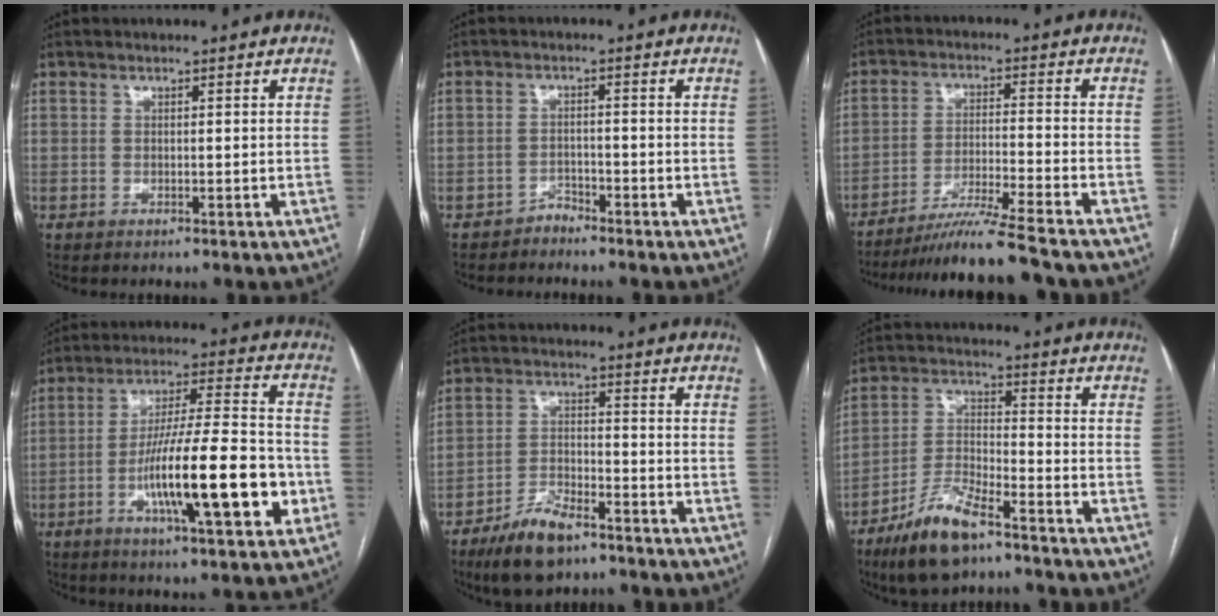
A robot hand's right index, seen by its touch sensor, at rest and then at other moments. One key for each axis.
{"total": 1.8, "fx": -1.8, "fy": 0.5, "fz": -0.1, "tx": 0.010, "ty": 0.001, "tz": -0.030}
{"total": 11.7, "fx": -10.1, "fy": -1.6, "fz": 5.6, "tx": -0.080, "ty": -0.027, "tz": -0.168}
{"total": 18.1, "fx": -5.2, "fy": 2.6, "fz": 17.1, "tx": -0.286, "ty": 0.003, "tz": -0.079}
{"total": 8.7, "fx": -6.3, "fy": 3.1, "fz": 5.2, "tx": -0.106, "ty": -0.008, "tz": -0.115}
{"total": 10.9, "fx": -7.7, "fy": 2.8, "fz": 7.2, "tx": -0.151, "ty": -0.015, "tz": -0.145}